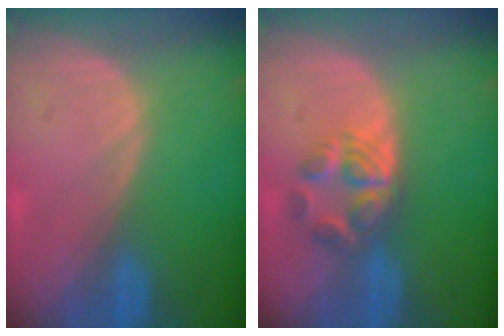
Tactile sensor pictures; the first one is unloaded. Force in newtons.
{"total": 6.0, "press": 5.1, "slide": 3.1}